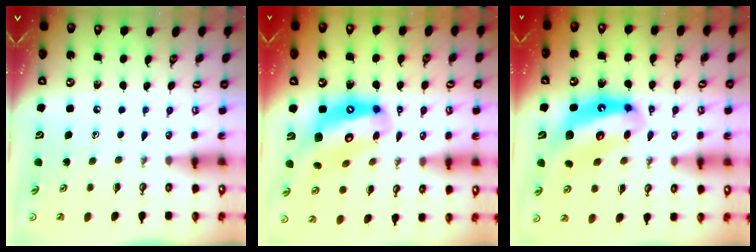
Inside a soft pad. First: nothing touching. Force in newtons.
{"total": 16.6, "press": 16.6, "slide": 1.7}
{"total": 13.5, "press": 13.4, "slide": 1.7}